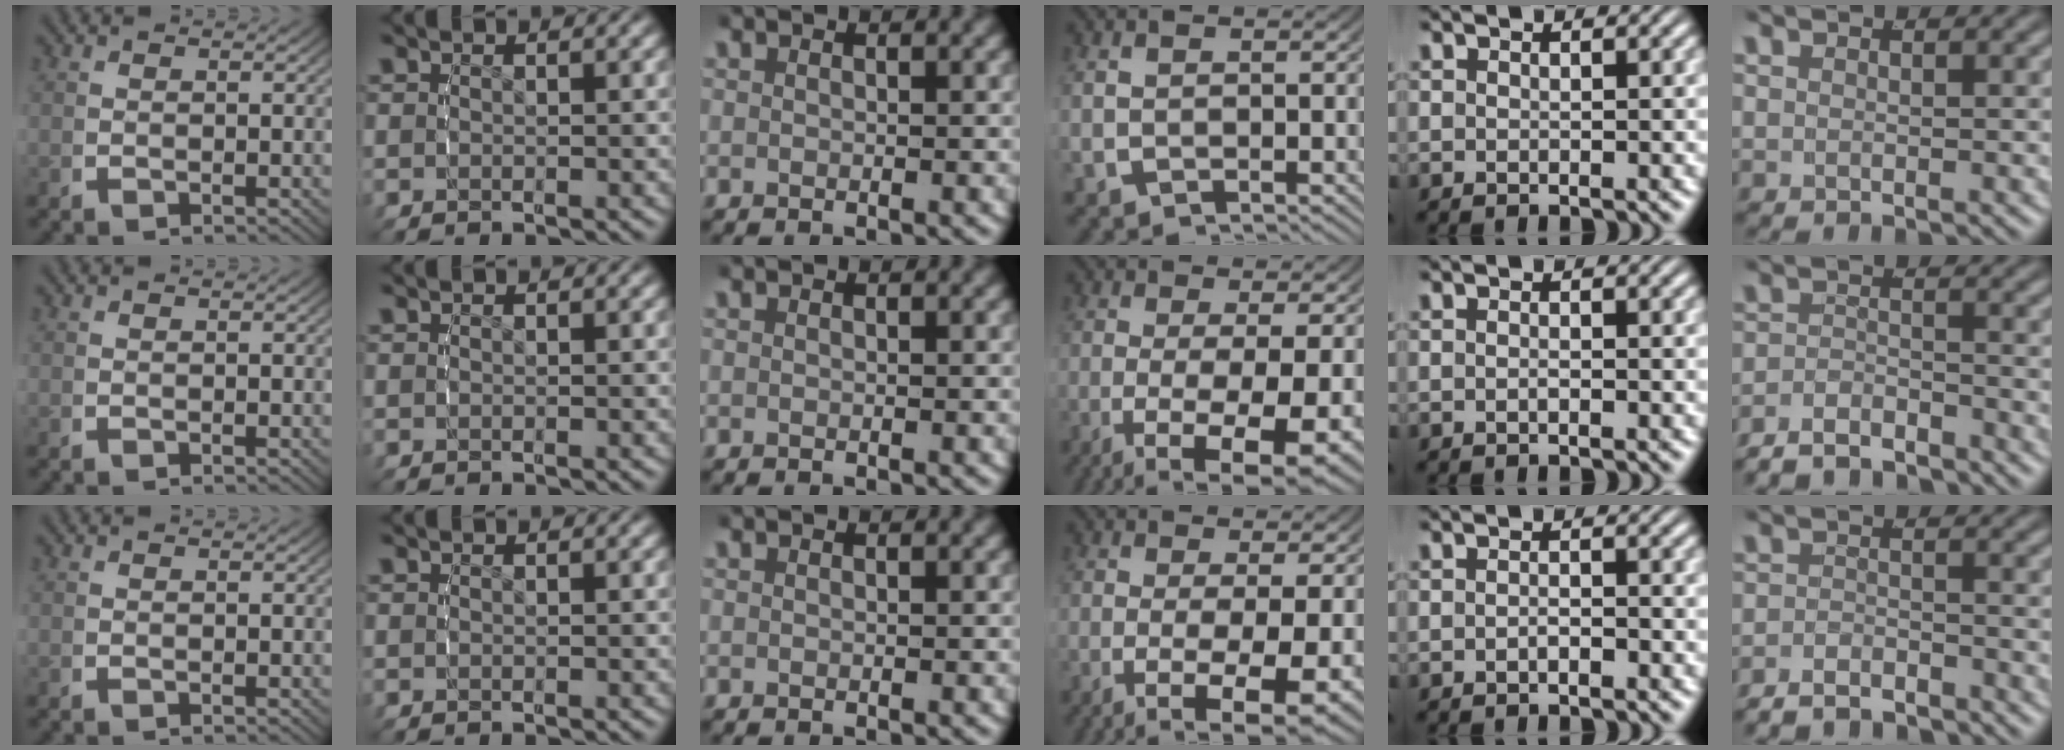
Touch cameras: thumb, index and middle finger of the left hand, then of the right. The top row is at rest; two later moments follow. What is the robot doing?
{"motion": "lift_and_place", "object": "bandage"}